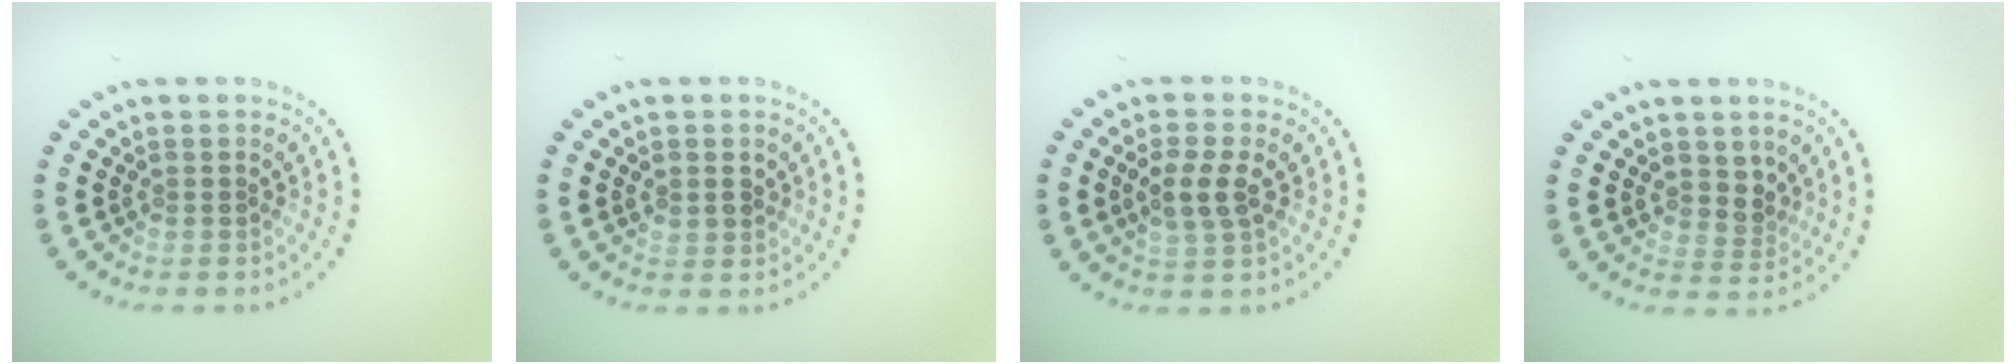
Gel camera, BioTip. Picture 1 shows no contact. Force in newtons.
{"total": 0.9, "press": 0.9, "slide": 0.3}
{"total": 2.6, "press": 2.5, "slide": 0.8}
{"total": 2.0, "press": 1.6, "slide": 1.2}